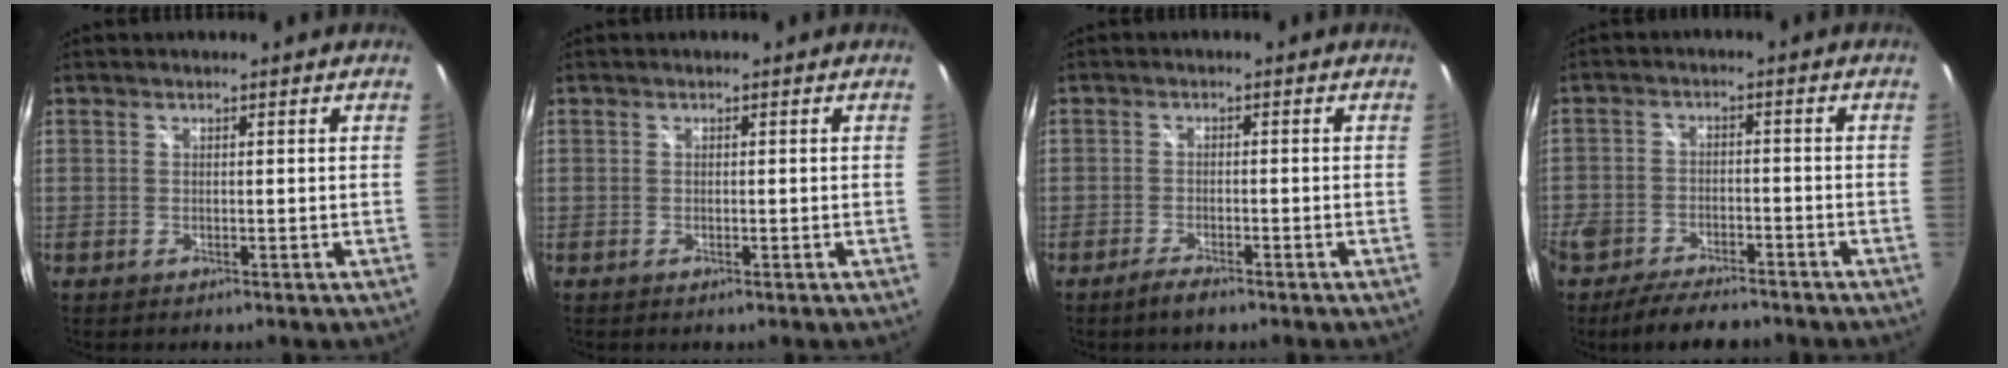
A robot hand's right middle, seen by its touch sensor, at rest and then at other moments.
{"total": 0.0}
{"total": 2.9, "force": [-2.4, 0.5, 1.6], "torque": [-0.047, -0.002, -0.047]}
{"total": 11.3, "force": [-9.2, 4.0, 5.2], "torque": [-0.124, -0.024, -0.154]}